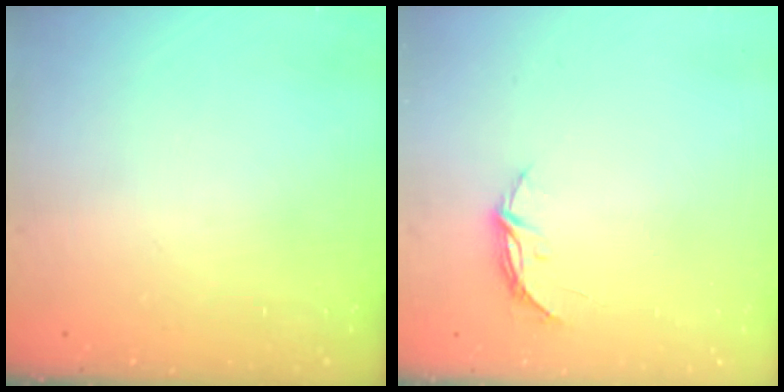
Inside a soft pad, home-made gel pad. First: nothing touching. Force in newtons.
{"total": 4.2, "press": 4.2, "slide": 0.3}